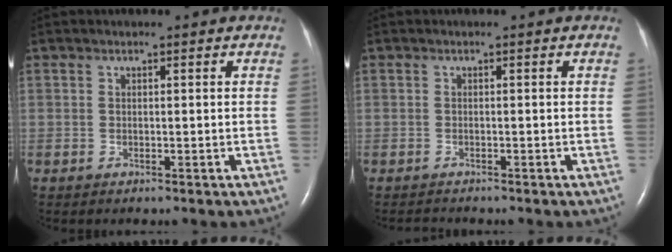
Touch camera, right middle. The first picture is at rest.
{"total": 0.8, "force": [-0.8, 0.0, -0.1], "torque": [-0.004, -0.007, -0.012]}